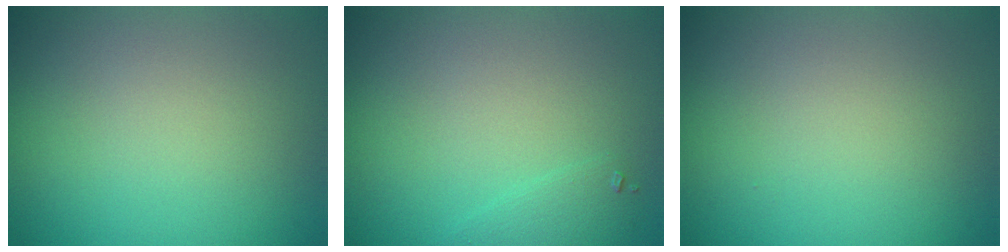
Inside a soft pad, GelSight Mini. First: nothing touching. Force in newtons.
{"total": 1.1, "press": 1.1, "slide": 0.1}
{"total": 0.0}